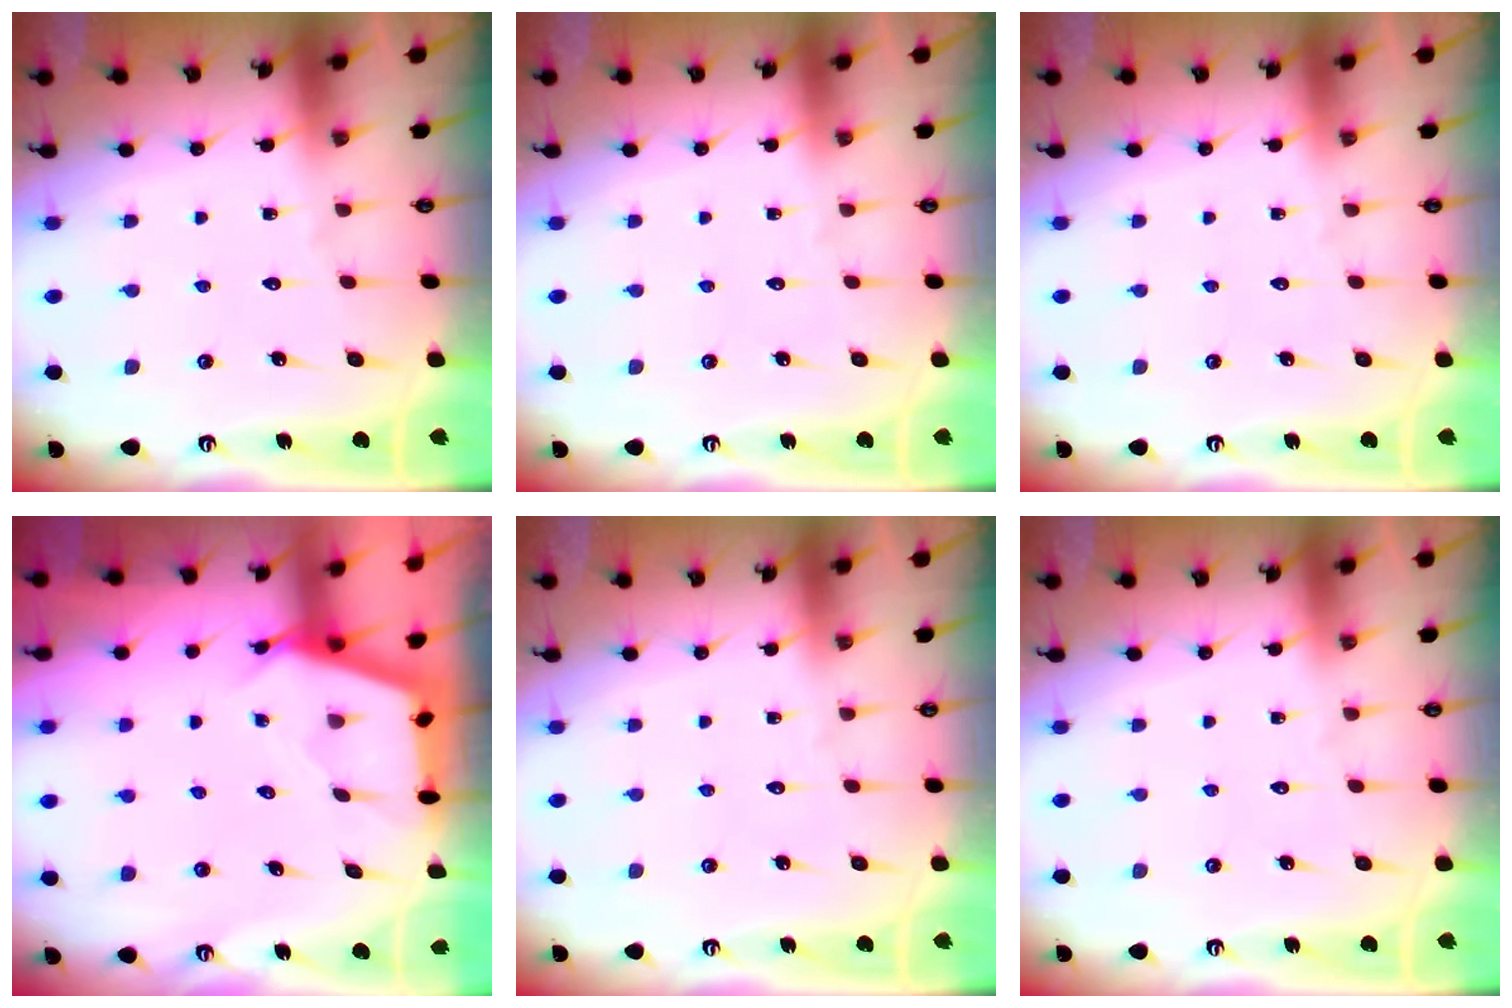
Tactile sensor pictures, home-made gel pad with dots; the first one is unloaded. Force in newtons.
{"total": 0.0}
{"total": 0.0}
{"total": 3.2, "press": 3.2, "slide": 0.3}
{"total": 0.0}
{"total": 0.0}